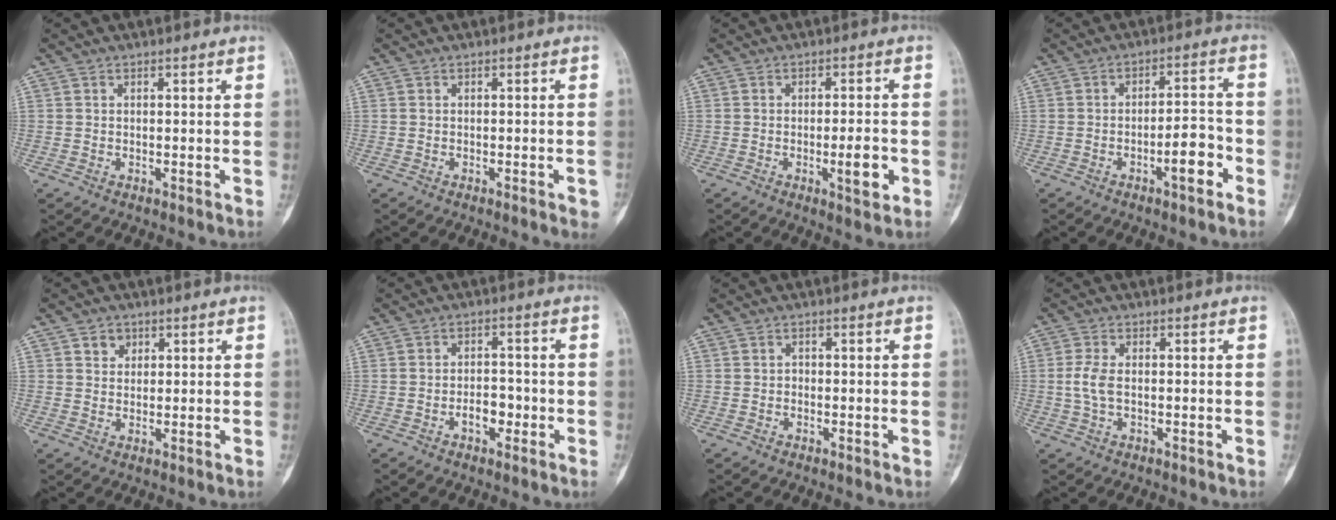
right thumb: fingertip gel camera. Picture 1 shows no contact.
{"total": 2.1, "force": [-0.9, 0.3, 1.8], "torque": [-0.026, 0.003, -0.009]}
{"total": 5.6, "force": [-1.6, 1.5, 5.2], "torque": [-0.076, 0.001, -0.019]}
{"total": 6.9, "force": [-3.0, 2.1, 5.8], "torque": [-0.084, 0.026, -0.045]}
{"total": 2.8, "force": [1.4, 2.3, 0.8], "torque": [0.002, -0.006, 0.020]}
{"total": 4.0, "force": [-1.6, 2.3, 2.8], "torque": [-0.031, 0.017, -0.025]}
{"total": 0.6, "force": [-0.3, 0.5, 0.3], "torque": [0.002, 0.004, -0.010]}
{"total": 3.6, "force": [-0.2, 1.8, 3.2], "torque": [-0.082, 0.005, -0.005]}